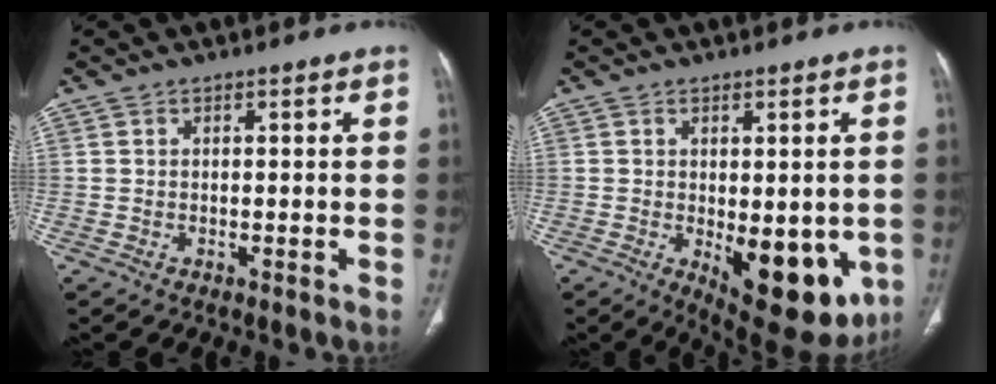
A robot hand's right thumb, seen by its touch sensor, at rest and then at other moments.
{"total": 14.5, "force": [-3.6, 6.6, 12.4], "torque": [-0.132, -0.021, -0.028]}